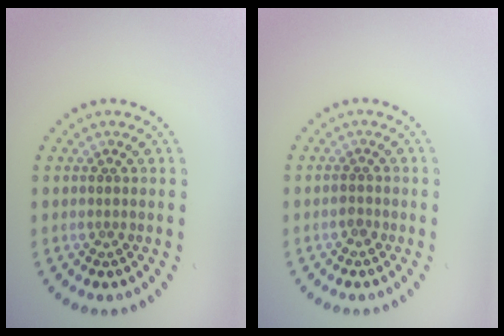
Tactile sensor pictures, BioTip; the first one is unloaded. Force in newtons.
{"total": 0.8, "press": 0.8, "slide": 0.3}